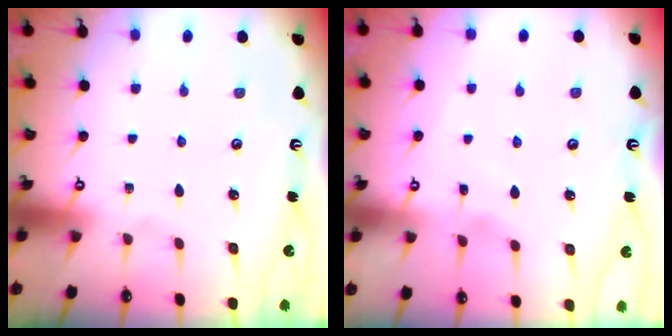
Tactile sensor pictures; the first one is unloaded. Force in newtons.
{"total": 2.7, "press": 2.7, "slide": 0.3}